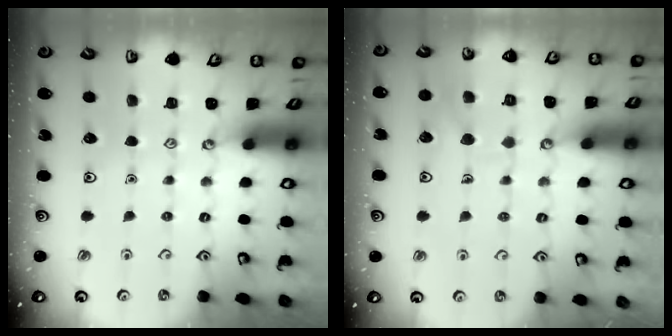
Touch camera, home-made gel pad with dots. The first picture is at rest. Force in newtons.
{"total": 8.1, "press": 8.1, "slide": 0.7}